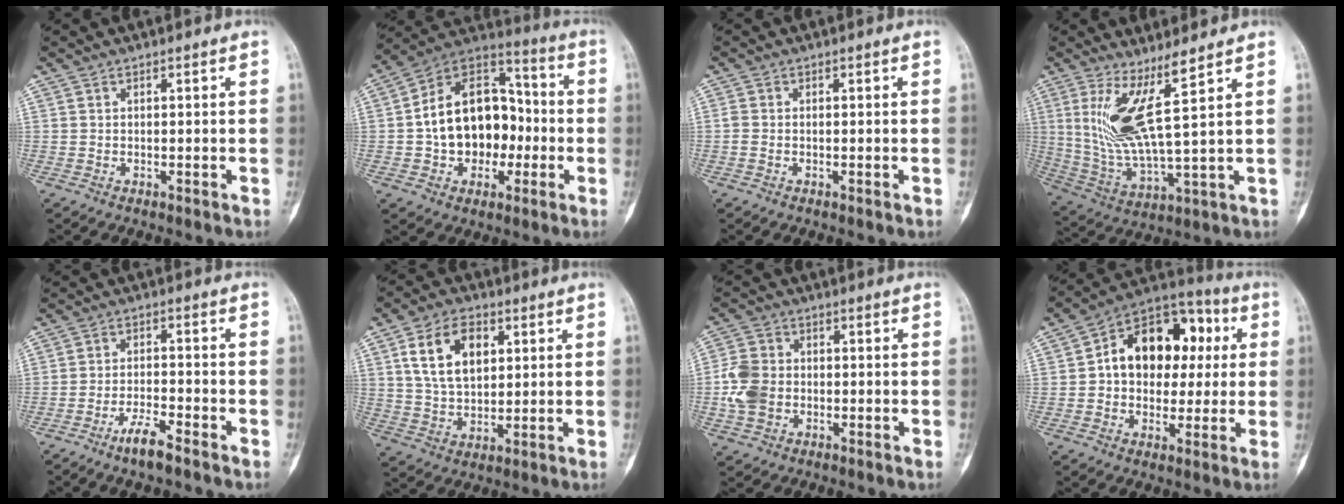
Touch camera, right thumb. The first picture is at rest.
{"total": 18.7, "force": [-1.8, 13.3, 13.0], "torque": [-0.165, 0.043, -0.031]}
{"total": 1.1, "force": [-0.2, 0.8, 0.7], "torque": [-0.016, 0.000, -0.009]}
{"total": 11.7, "force": [5.3, 0.7, 10.4], "torque": [-0.229, -0.054, 0.117]}
{"total": 5.4, "force": [-3.9, 1.0, 3.7], "torque": [-0.076, 0.022, -0.071]}
{"total": 11.9, "force": [3.9, 7.6, 8.3], "torque": [-0.129, -0.007, 0.076]}
{"total": 7.5, "force": [-1.2, 6.0, 4.4], "torque": [-0.079, 0.013, -0.028]}
{"total": 18.3, "force": [2.8, 12.6, 12.9], "torque": [-0.142, 0.031, 0.037]}